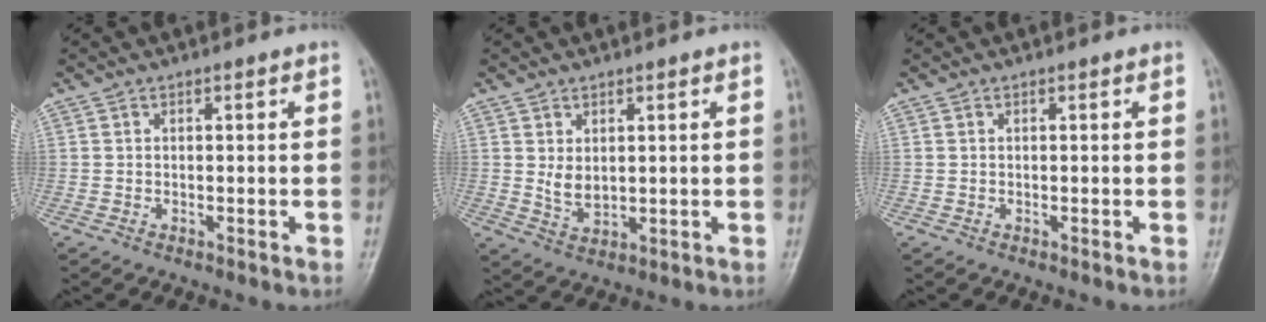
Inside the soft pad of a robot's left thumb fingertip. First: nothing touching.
{"total": 4.1, "force": [1.1, 2.6, 3.0], "torque": [-0.045, -0.016, 0.029]}
{"total": 0.0}